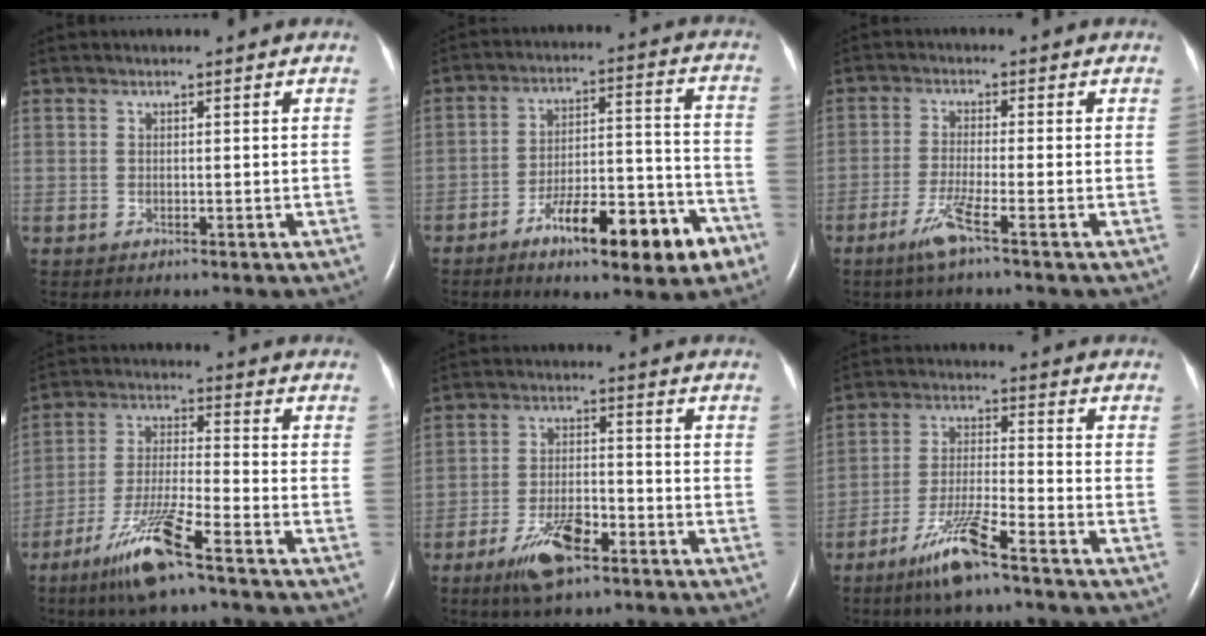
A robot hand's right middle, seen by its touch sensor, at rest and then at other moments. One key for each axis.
{"total": 14.7, "fx": -8.3, "fy": 3.6, "fz": 11.5, "tx": -0.167, "ty": 0.019, "tz": -0.119}
{"total": 4.4, "fx": -2.7, "fy": -0.5, "fz": 3.4, "tx": -0.074, "ty": -0.010, "tz": -0.059}
{"total": 11.0, "fx": -7.2, "fy": 0.4, "fz": 8.4, "tx": -0.173, "ty": -0.027, "tz": -0.139}
{"total": 7.9, "fx": -4.8, "fy": 2.4, "fz": 5.8, "tx": -0.117, "ty": -0.007, "tz": -0.086}
{"total": 8.7, "fx": -6.1, "fy": 0.4, "fz": 6.3, "tx": -0.131, "ty": -0.016, "tz": -0.117}